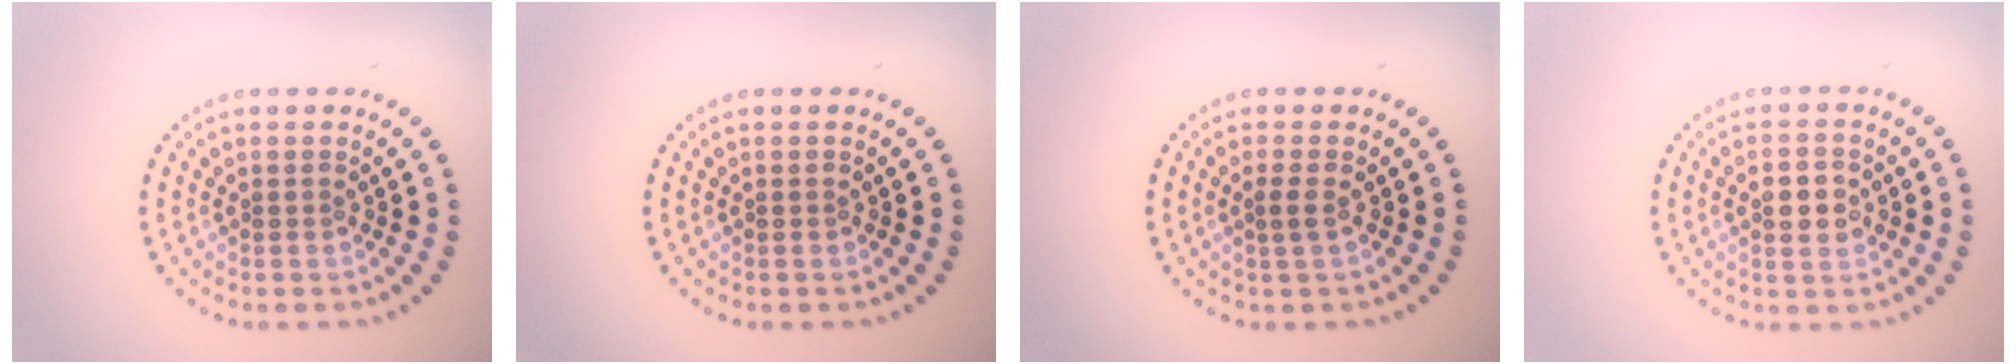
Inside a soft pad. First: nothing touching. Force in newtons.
{"total": 0.0}
{"total": 1.1, "press": 0.8, "slide": 0.7}
{"total": 2.9, "press": 2.9, "slide": 0.1}